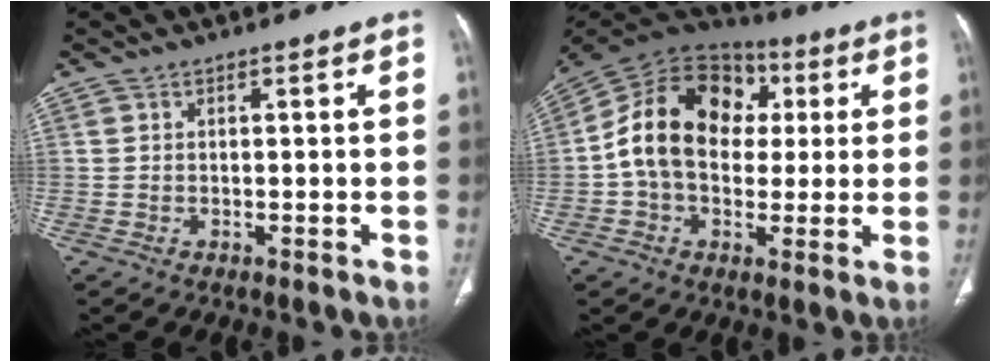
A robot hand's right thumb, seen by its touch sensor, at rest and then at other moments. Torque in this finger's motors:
{"motor_torque": [-0.24, 1.25, 0.75, 0.66, 0.55]}